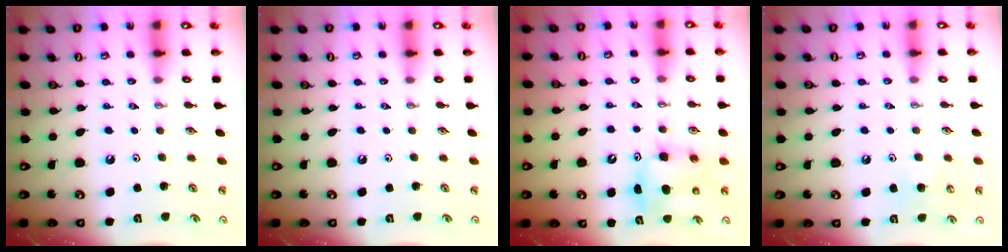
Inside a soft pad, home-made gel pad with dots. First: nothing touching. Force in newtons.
{"total": 0.0}
{"total": 8.0, "press": 7.8, "slide": 2.0}
{"total": 5.2, "press": 5.2, "slide": 0.7}